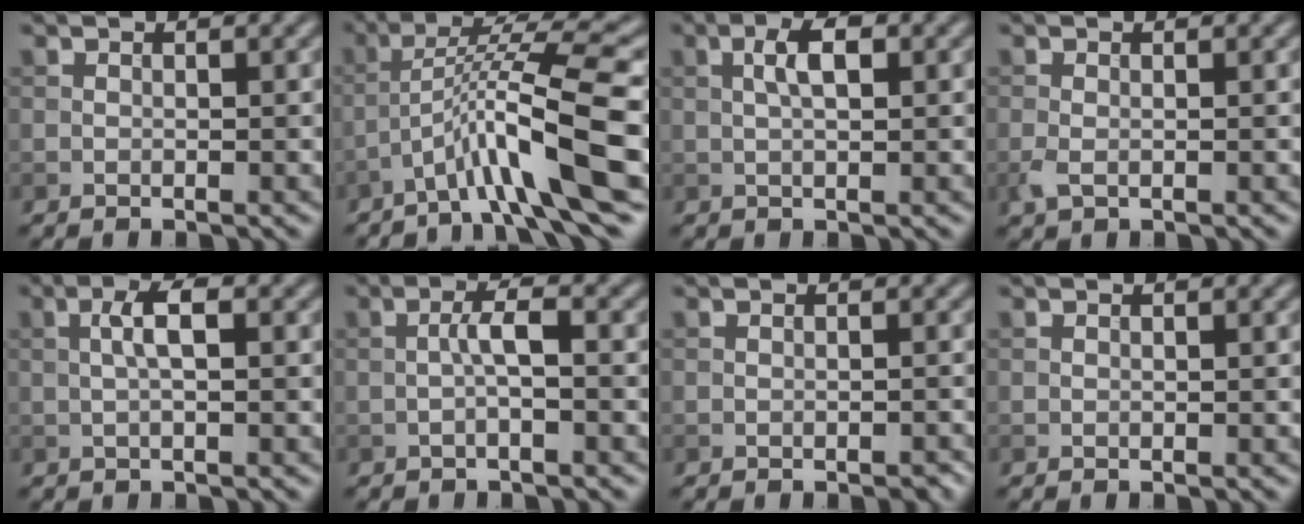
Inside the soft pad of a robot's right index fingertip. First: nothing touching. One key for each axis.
{"total": 9.9, "fx": -4.2, "fy": 1.1, "fz": 8.9, "tx": -0.143, "ty": 0.023, "tz": -0.068}
{"total": 2.8, "fx": 0.6, "fy": 0.9, "fz": 2.5, "tx": -0.049, "ty": 0.007, "tz": 0.008}
{"total": 1.4, "fx": -0.4, "fy": 0.8, "fz": 1.1, "tx": -0.030, "ty": -0.005, "tz": -0.009}
{"total": 2.4, "fx": 0.2, "fy": 0.6, "fz": 2.3, "tx": -0.046, "ty": 0.009, "tz": 0.001}
{"total": 2.1, "fx": -0.4, "fy": 0.3, "fz": 2.0, "tx": -0.040, "ty": 0.009, "tz": -0.012}
{"total": 0.9, "fx": -0.7, "fy": 0.2, "fz": 0.5, "tx": -0.004, "ty": 0.000, "tz": -0.010}
{"total": 0.0}